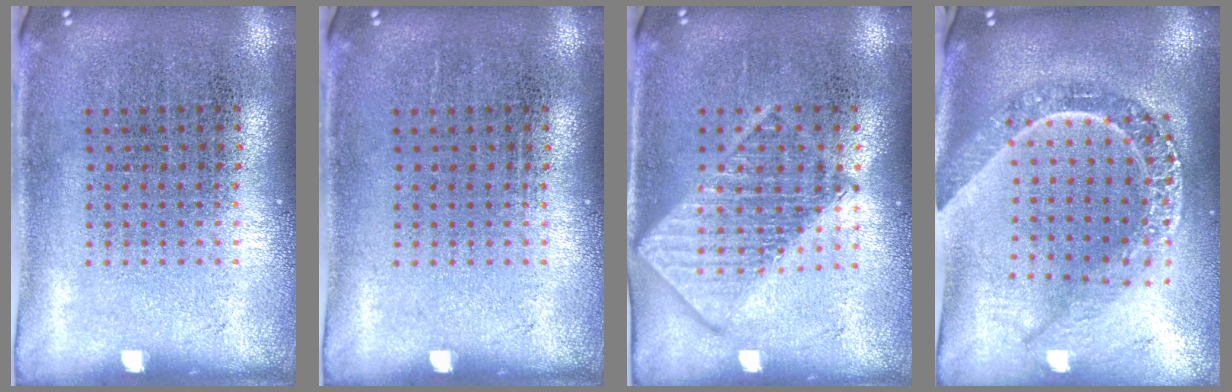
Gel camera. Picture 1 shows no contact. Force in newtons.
{"total": 0.0}
{"total": 3.0, "press": 2.9, "slide": 0.5}
{"total": 2.5, "press": 2.0, "slide": 1.5}